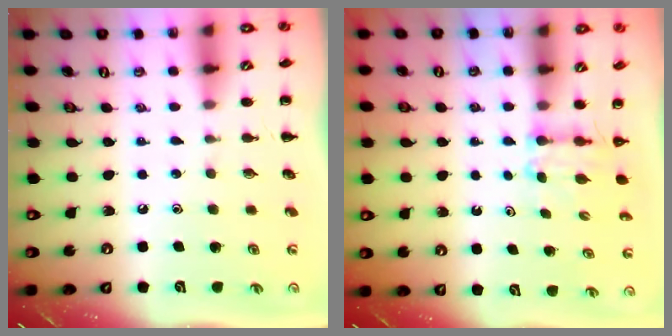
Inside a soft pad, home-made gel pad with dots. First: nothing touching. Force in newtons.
{"total": 2.7, "press": 2.5, "slide": 1.1}